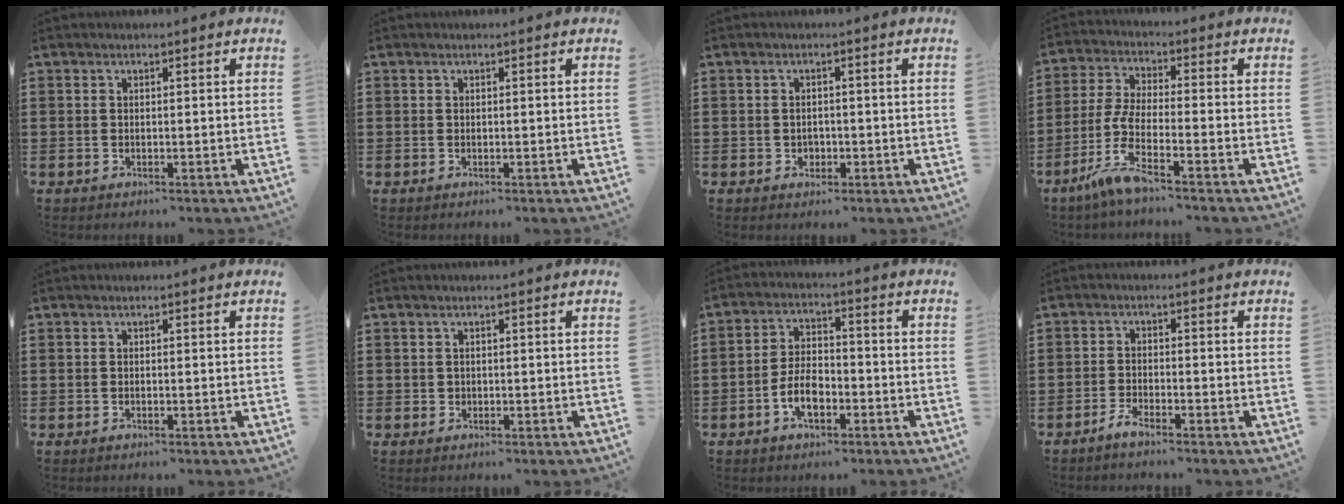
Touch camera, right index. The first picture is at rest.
{"total": 0.0}
{"total": 1.3, "force": [-0.4, 1.1, 0.5], "torque": [-0.013, 0.002, -0.010]}
{"total": 7.2, "force": [-4.7, 1.2, 5.3], "torque": [-0.139, -0.017, -0.099]}
{"total": 0.0}
{"total": 0.6, "force": [0.1, 0.6, 0.1], "torque": [-0.004, 0.005, 0.001]}
{"total": 6.0, "force": [-2.5, 3.1, 4.4], "torque": [-0.103, 0.000, -0.053]}
{"total": 2.1, "force": [-2.0, -0.2, 0.7], "torque": [-0.021, -0.003, -0.039]}